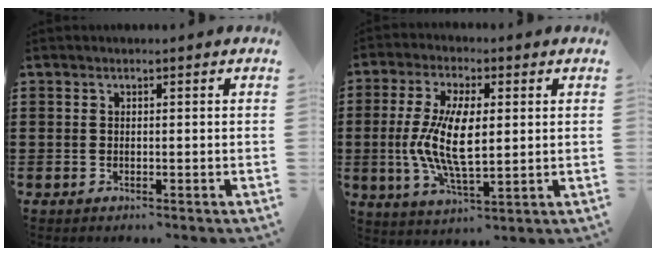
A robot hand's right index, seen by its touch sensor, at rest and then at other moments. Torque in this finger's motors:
{"motor_torque": [2.14, 0.00, 1.05, 0.21]}